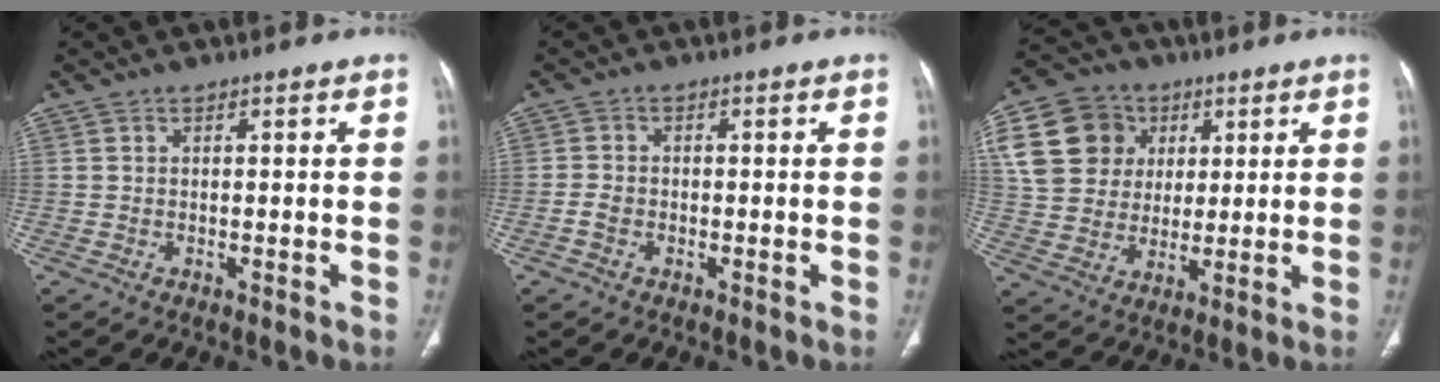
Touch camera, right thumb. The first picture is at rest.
{"total": 2.1, "force": [-0.9, 1.6, 1.0], "torque": [-0.016, 0.010, -0.020]}
{"total": 17.4, "force": [5.6, 14.6, 7.4], "torque": [-0.138, 0.021, 0.104]}